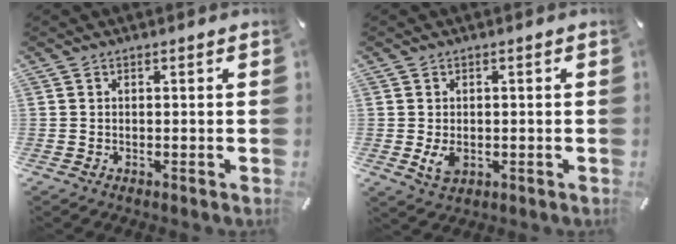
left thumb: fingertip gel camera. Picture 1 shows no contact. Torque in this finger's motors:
{"motor_torque": [-0.06, 0.07, -0.33, 0.02, -0.12]}